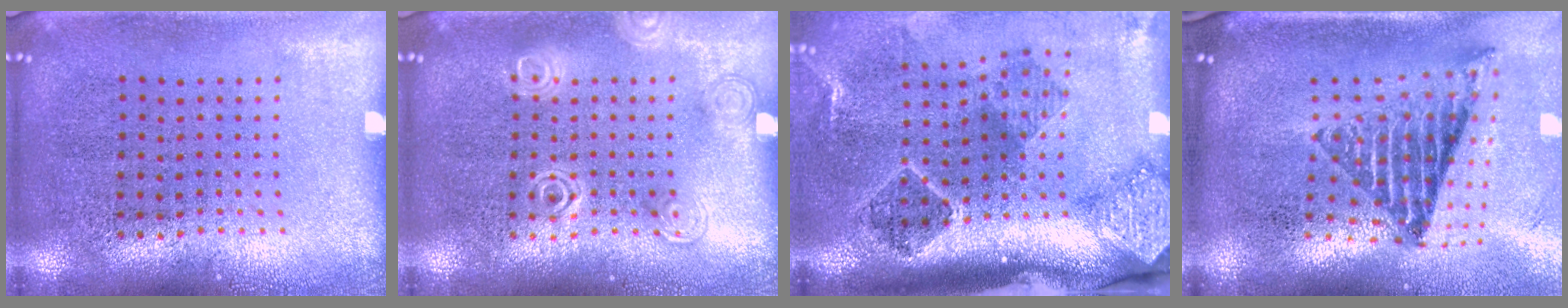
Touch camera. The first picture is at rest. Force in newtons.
{"total": 1.9, "press": 1.9, "slide": 0.4}
{"total": 2.9, "press": 1.8, "slide": 2.2}
{"total": 1.8, "press": 1.4, "slide": 1.1}